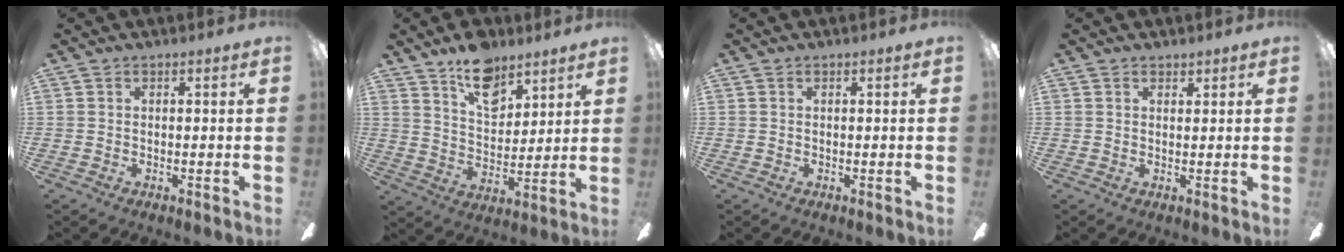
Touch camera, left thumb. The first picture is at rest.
{"total": 12.8, "force": [8.8, 6.8, 6.3], "torque": [-0.091, -0.044, 0.157]}
{"total": 0.0}
{"total": 1.5, "force": [1.2, 0.8, 0.4], "torque": [-0.001, -0.003, 0.021]}